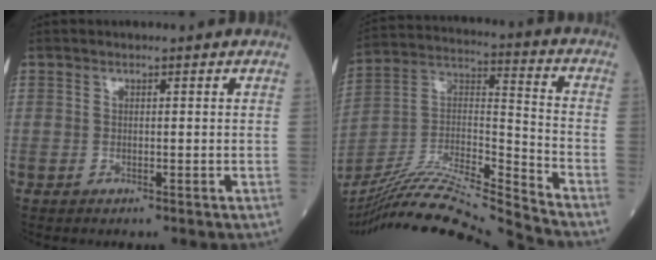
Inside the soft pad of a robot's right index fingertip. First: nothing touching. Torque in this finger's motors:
{"motor_torque": [-0.31, -0.48, 0.19, 0.11]}